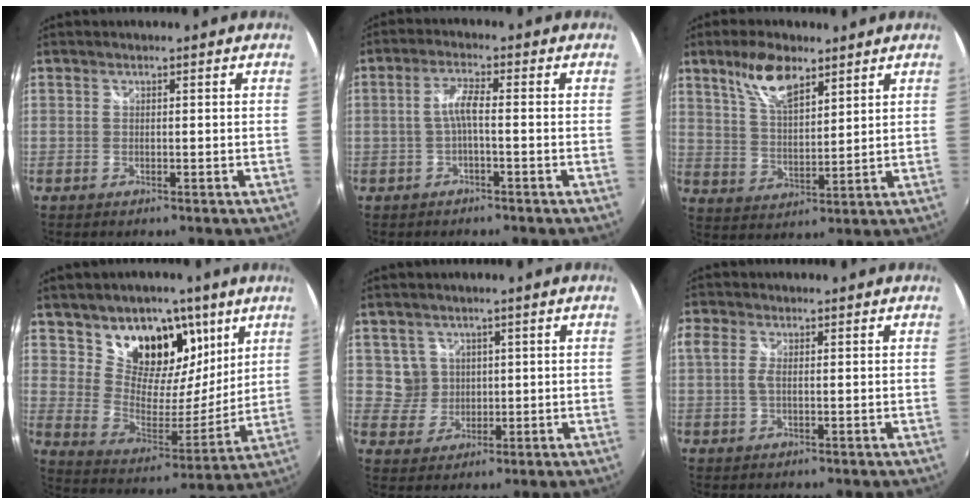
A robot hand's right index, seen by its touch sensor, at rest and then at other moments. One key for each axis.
{"total": 3.4, "fx": -1.1, "fy": 0.3, "fz": 3.2, "tx": -0.069, "ty": 0.006, "tz": -0.020}
{"total": 9.1, "fx": 5.9, "fy": 3.6, "fz": 5.9, "tx": -0.111, "ty": 0.011, "tz": 0.116}
{"total": 17.6, "fx": 9.9, "fy": 11.5, "fz": 8.9, "tx": -0.156, "ty": -0.003, "tz": 0.175}
{"total": 4.6, "fx": 1.8, "fy": 4.3, "fz": 0.2, "tx": 0.000, "ty": 0.009, "tz": 0.039}
{"total": 2.5, "fx": 0.2, "fy": 1.2, "fz": 2.3, "tx": -0.049, "ty": 0.001, "tz": 0.000}